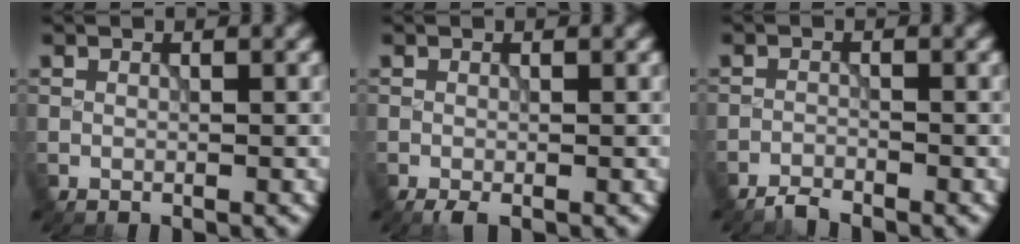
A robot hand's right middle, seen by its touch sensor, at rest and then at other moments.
{"total": 0.9, "force": [-0.5, 0.2, 0.7], "torque": [-0.013, -0.004, -0.009]}
{"total": 1.5, "force": [-1.4, 0.2, 0.2], "torque": [-0.004, 0.000, -0.033]}